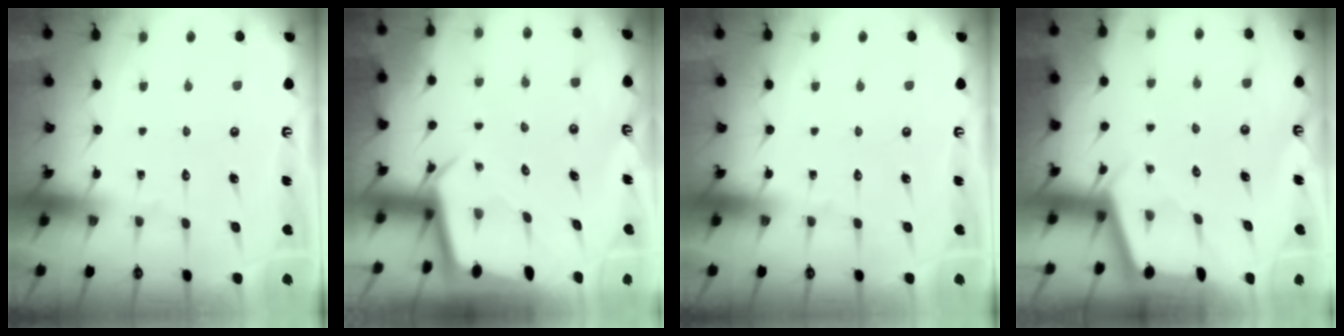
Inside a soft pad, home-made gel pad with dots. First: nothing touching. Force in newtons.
{"total": 3.5, "press": 3.5, "slide": 0.3}
{"total": 0.0}
{"total": 2.2, "press": 2.2, "slide": 0.1}